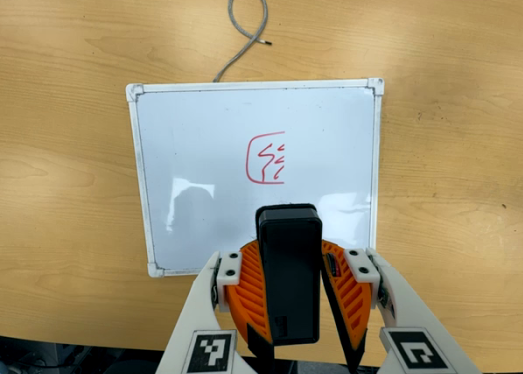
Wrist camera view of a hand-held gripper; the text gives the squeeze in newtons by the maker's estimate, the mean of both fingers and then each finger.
{"total": 8.6, "left": 8.7, "right": 8.5}